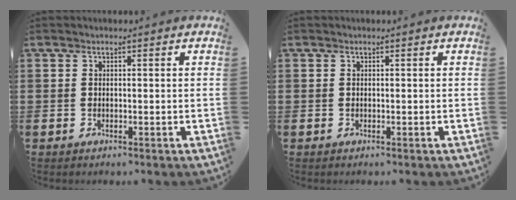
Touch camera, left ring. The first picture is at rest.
{"total": 0.0}